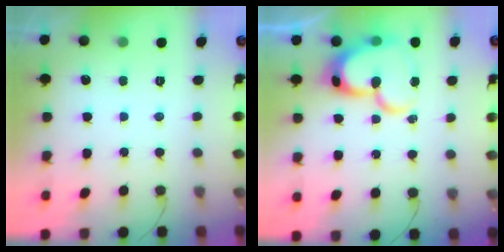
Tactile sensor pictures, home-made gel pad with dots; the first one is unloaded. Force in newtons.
{"total": 18.9, "press": 18.8, "slide": 1.5}